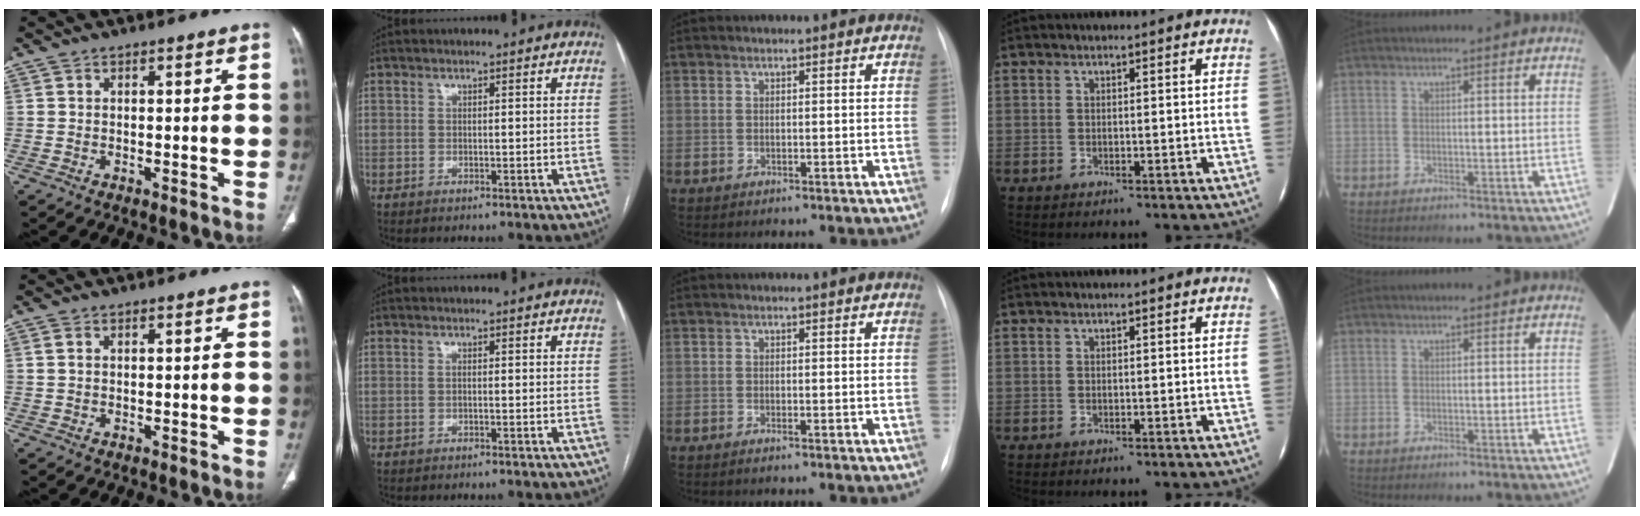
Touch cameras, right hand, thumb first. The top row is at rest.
{"thumb": {"total": 1.2, "force": [0.5, 0.7, 0.9], "torque": [-0.029, 0.009, 0.014]}, "middle": {"total": 0.7, "force": [-0.4, 0.0, 0.5], "torque": [-0.011, -0.001, -0.008]}}